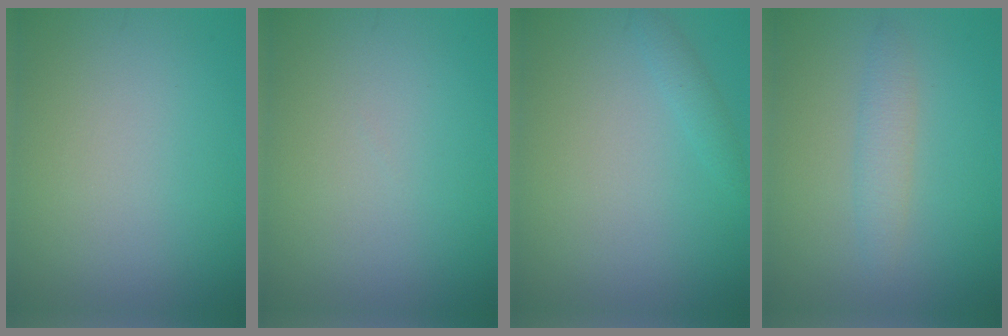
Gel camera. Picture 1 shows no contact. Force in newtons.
{"total": 0.0}
{"total": 1.2, "press": 1.2, "slide": 0.1}
{"total": 1.9, "press": 1.9, "slide": 0.1}